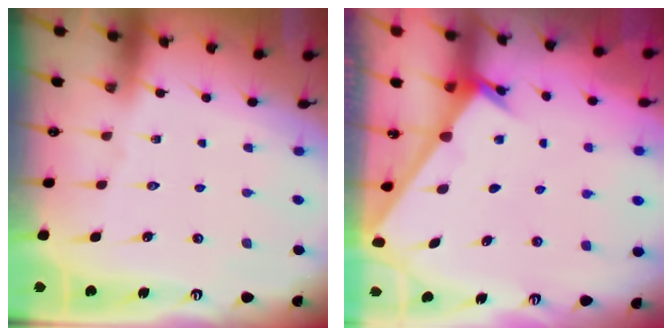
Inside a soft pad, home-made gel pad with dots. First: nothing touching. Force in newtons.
{"total": 2.4, "press": 2.4, "slide": 0.2}